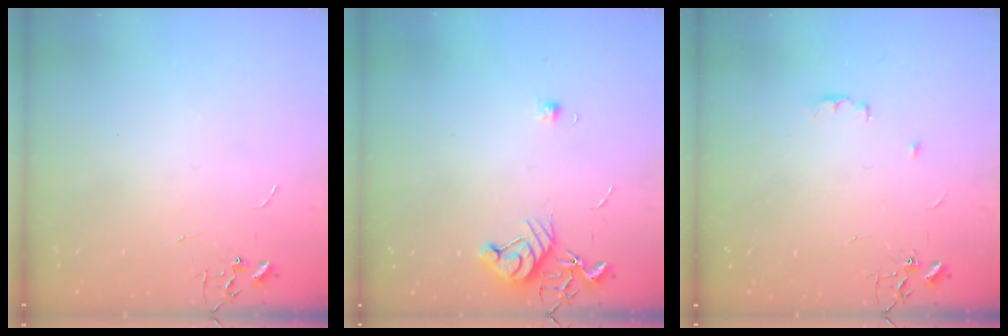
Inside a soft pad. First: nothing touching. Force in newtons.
{"total": 8.5, "press": 8.5, "slide": 0.9}
{"total": 4.7, "press": 4.6, "slide": 0.8}